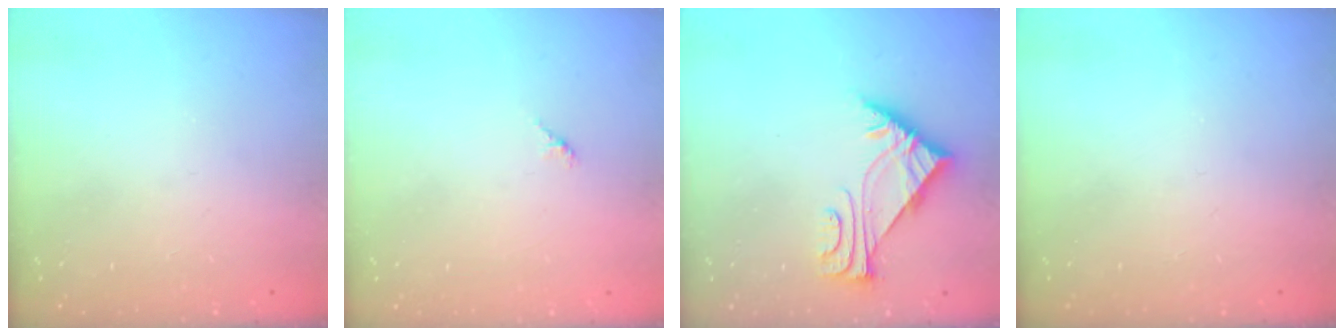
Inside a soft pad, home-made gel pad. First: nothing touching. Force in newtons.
{"total": 1.5, "press": 1.4, "slide": 0.4}
{"total": 6.0, "press": 5.9, "slide": 0.5}
{"total": 0.0}